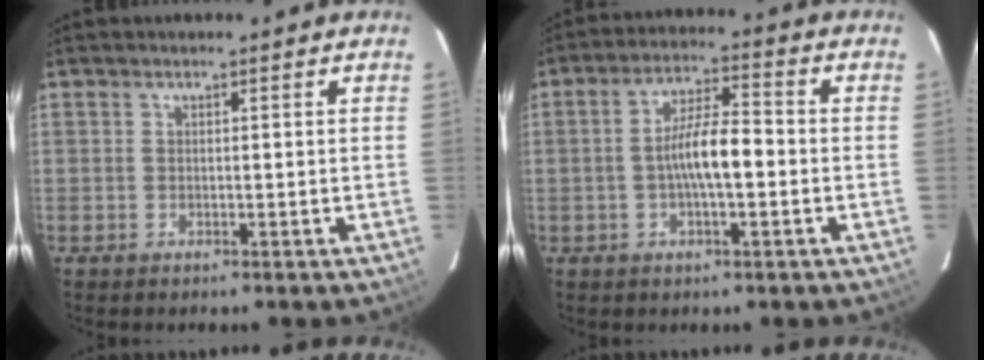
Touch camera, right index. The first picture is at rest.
{"total": 7.9, "force": [-1.4, 2.0, 7.5], "torque": [-0.137, 0.009, -0.024]}